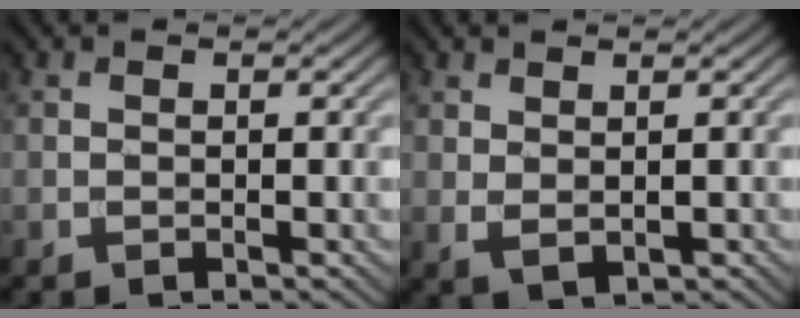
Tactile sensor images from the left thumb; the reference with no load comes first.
{"total": 1.8, "force": [0.8, 0.8, 1.3], "torque": [-0.031, -0.006, 0.021]}